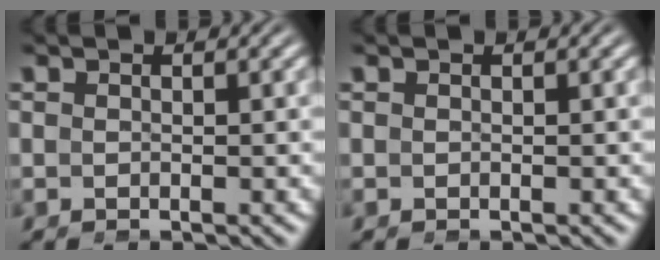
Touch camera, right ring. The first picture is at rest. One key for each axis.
{"total": 0.0}